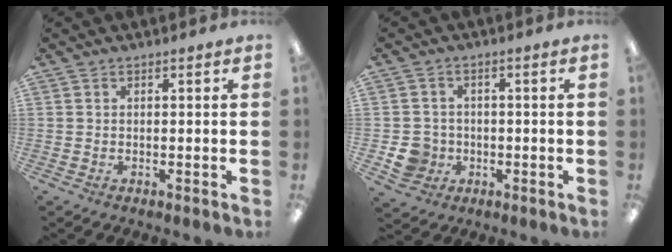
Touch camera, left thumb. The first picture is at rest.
{"total": 5.8, "force": [-1.5, 5.3, 1.6], "torque": [-0.037, 0.011, -0.025]}